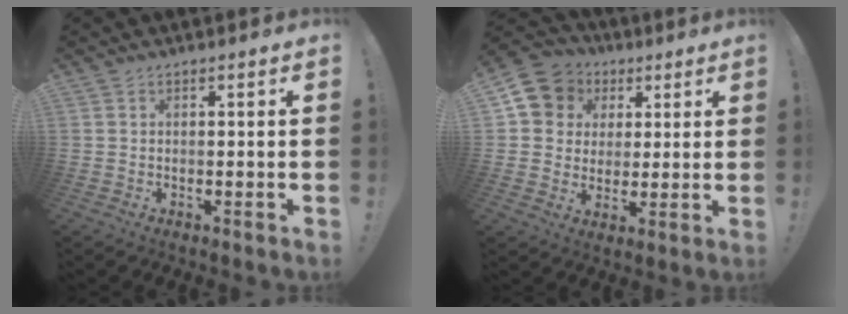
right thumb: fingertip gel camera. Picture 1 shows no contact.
{"total": 11.2, "force": [4.3, 9.7, 3.6], "torque": [-0.058, -0.017, 0.090]}